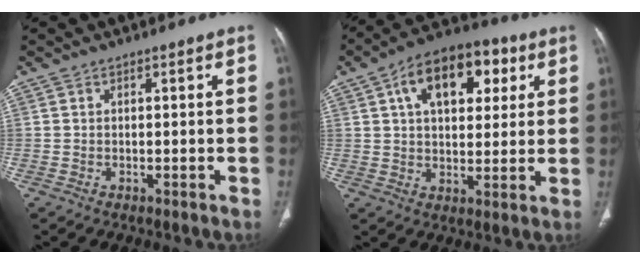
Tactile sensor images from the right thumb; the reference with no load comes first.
{"total": 16.2, "force": [6.0, 9.3, 11.8], "torque": [-0.142, 0.006, 0.090]}